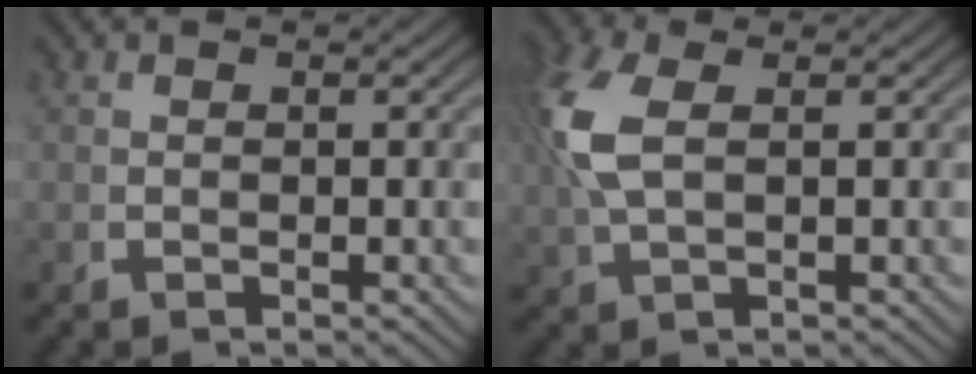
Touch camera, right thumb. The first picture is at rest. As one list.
[{"total": 4.0, "force": [1.1, 1.8, 3.4], "torque": [-0.100, -0.006, 0.036]}]